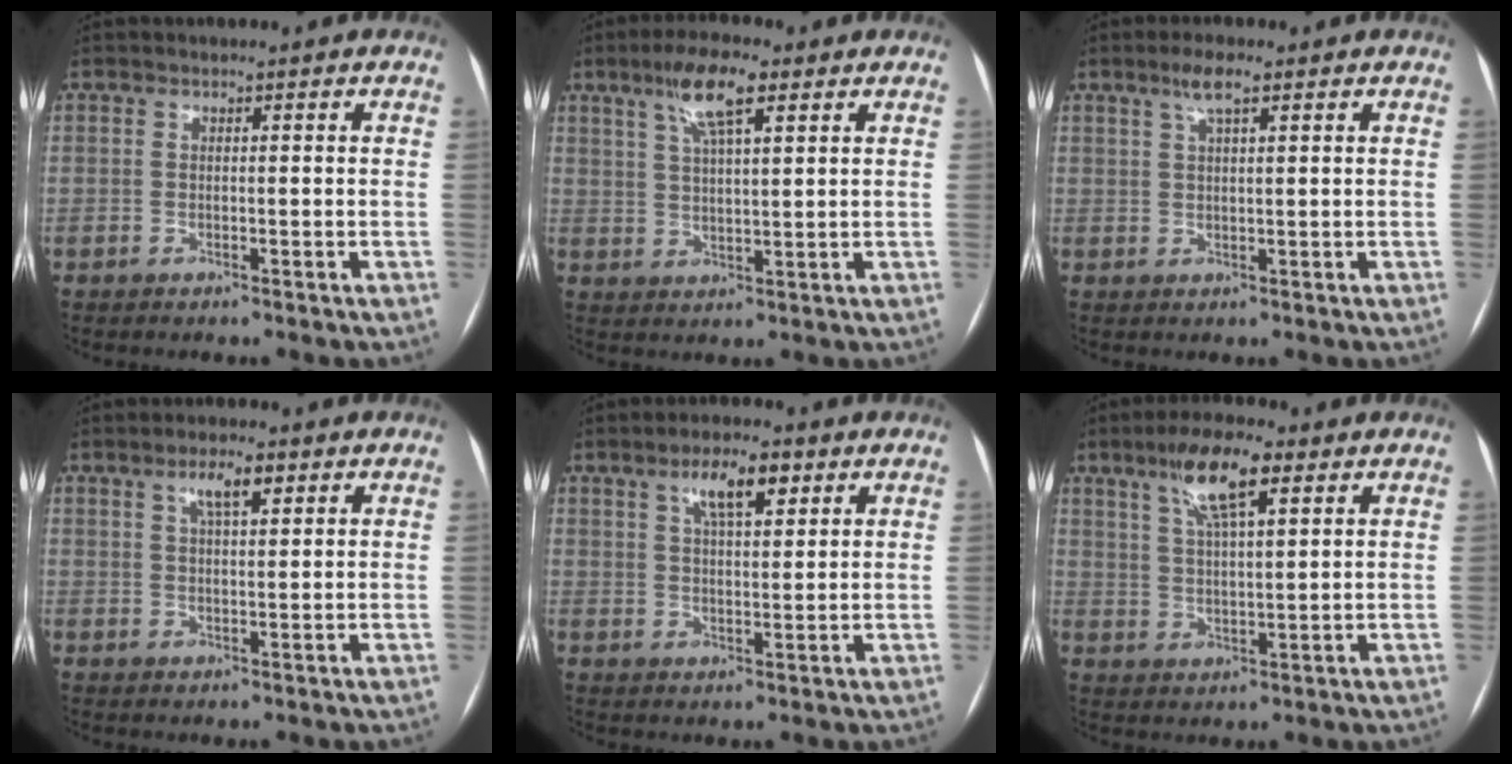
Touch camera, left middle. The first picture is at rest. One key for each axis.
{"total": 7.7, "fx": 4.3, "fy": 1.5, "fz": 6.2, "tx": -0.121, "ty": 0.014, "tz": 0.077}
{"total": 3.5, "fx": 2.1, "fy": 0.5, "fz": 2.7, "tx": -0.056, "ty": 0.008, "tz": 0.040}
{"total": 4.2, "fx": 2.2, "fy": 1.0, "fz": 3.4, "tx": -0.066, "ty": 0.007, "tz": 0.040}
{"total": 7.1, "fx": 3.8, "fy": 2.0, "fz": 5.7, "tx": -0.103, "ty": 0.012, "tz": 0.064}
{"total": 9.2, "fx": 5.0, "fy": 2.0, "fz": 7.4, "tx": -0.140, "ty": 0.014, "tz": 0.088}